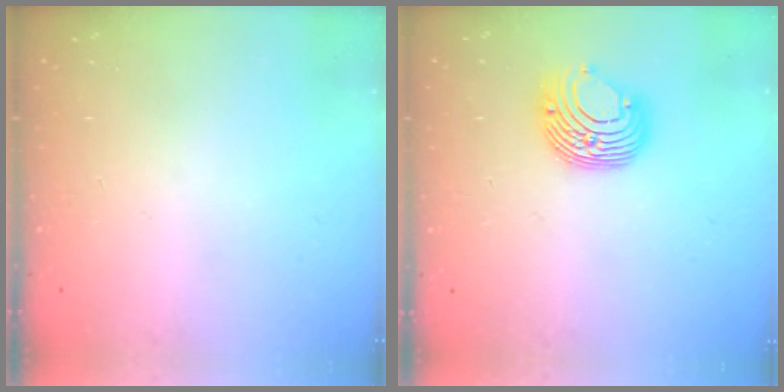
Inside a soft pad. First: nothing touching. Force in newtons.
{"total": 10.6, "press": 10.6, "slide": 0.3}